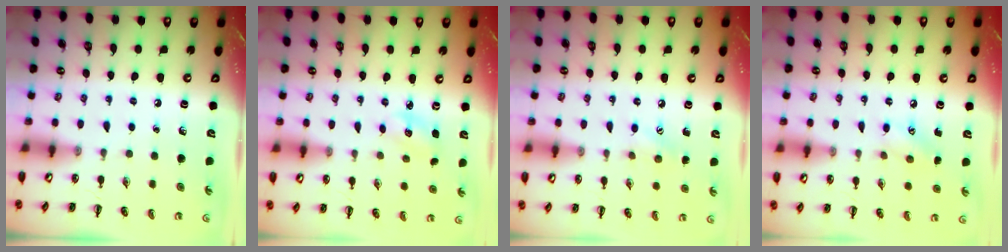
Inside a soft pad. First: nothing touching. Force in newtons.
{"total": 4.0, "press": 3.9, "slide": 1.1}
{"total": 6.7, "press": 6.5, "slide": 1.7}
{"total": 7.3, "press": 7.2, "slide": 1.1}